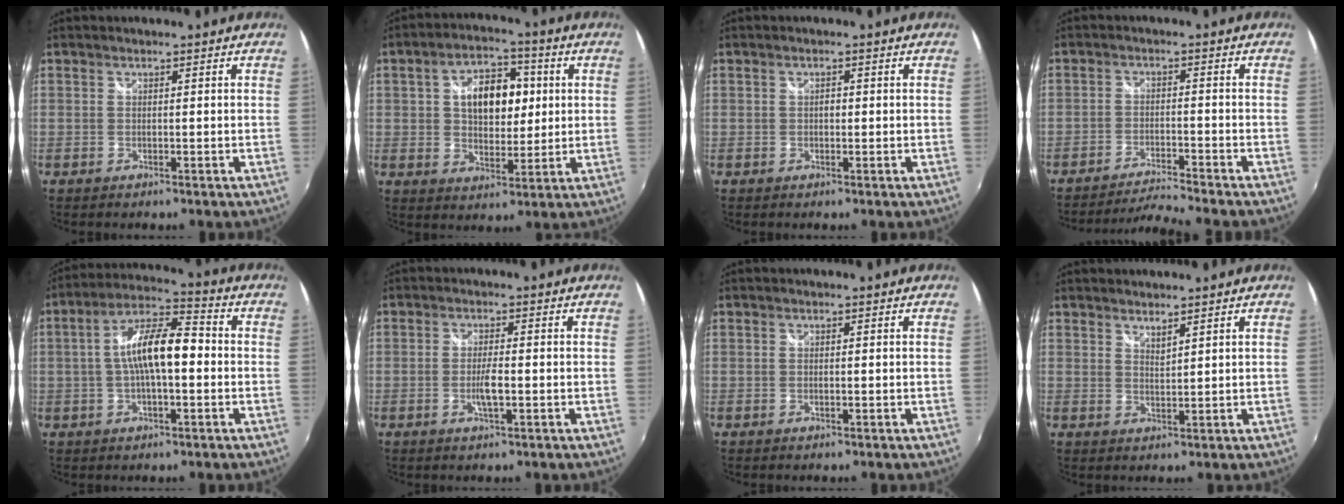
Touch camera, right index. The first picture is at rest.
{"total": 11.9, "force": [2.2, 7.4, 9.1], "torque": [-0.156, 0.021, 0.039]}
{"total": 0.9, "force": [0.0, 0.7, 0.6], "torque": [-0.009, 0.003, -0.002]}
{"total": 7.2, "force": [-6.9, -1.4, 1.7], "torque": [-0.052, 0.006, -0.119]}
{"total": 11.3, "force": [-0.6, 3.7, 10.6], "torque": [-0.198, 0.019, -0.014]}
{"total": 3.5, "force": [-1.0, 0.5, 3.3], "torque": [-0.064, -0.004, -0.018]}
{"total": 0.6, "force": [-0.1, 0.0, 0.6], "torque": [-0.012, 0.001, -0.004]}
{"total": 2.1, "force": [1.9, 0.1, 0.8], "torque": [-0.013, 0.001, 0.033]}